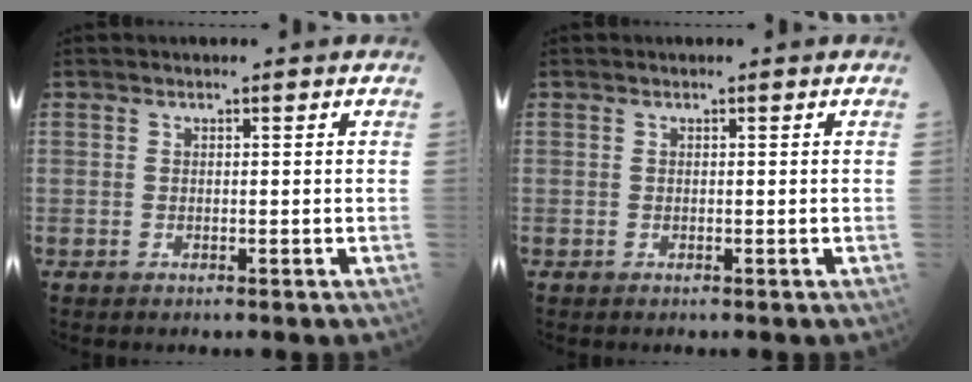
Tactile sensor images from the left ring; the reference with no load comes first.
{"total": 0.0}